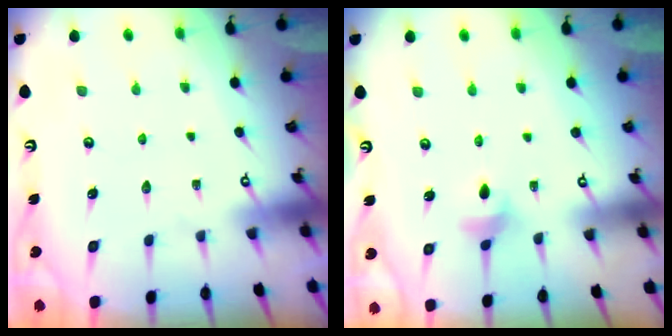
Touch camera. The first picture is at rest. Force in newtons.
{"total": 4.8, "press": 4.7, "slide": 1.0}